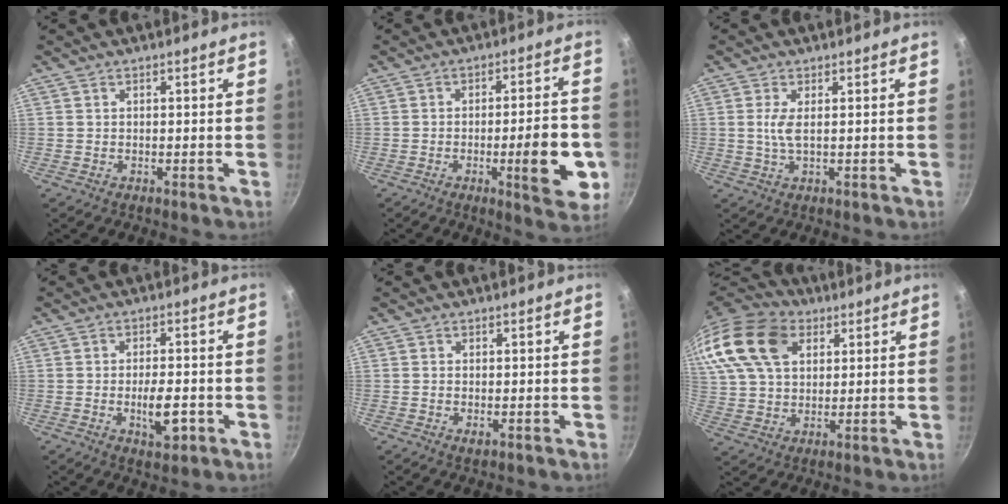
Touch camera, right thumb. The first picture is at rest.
{"total": 13.0, "force": [-3.3, 3.5, 12.1], "torque": [-0.144, 0.011, -0.044]}
{"total": 2.8, "force": [0.4, 0.6, 2.8], "torque": [-0.065, -0.002, 0.009]}
{"total": 6.5, "force": [-1.8, 2.9, 5.5], "torque": [-0.071, 0.005, -0.024]}
{"total": 1.3, "force": [-0.2, 0.8, 1.0], "torque": [-0.019, -0.003, -0.003]}
{"total": 23.8, "force": [10.2, 16.0, 14.4], "torque": [-0.314, 0.026, 0.186]}